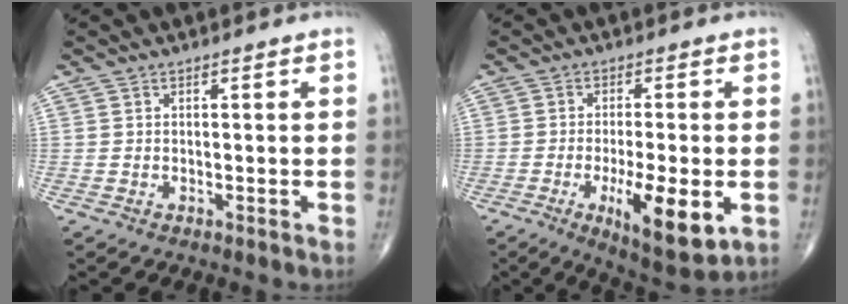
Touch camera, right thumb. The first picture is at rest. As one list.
[{"total": 11.9, "force": [-3.5, 3.4, 10.9], "torque": [-0.168, -0.019, -0.050]}]